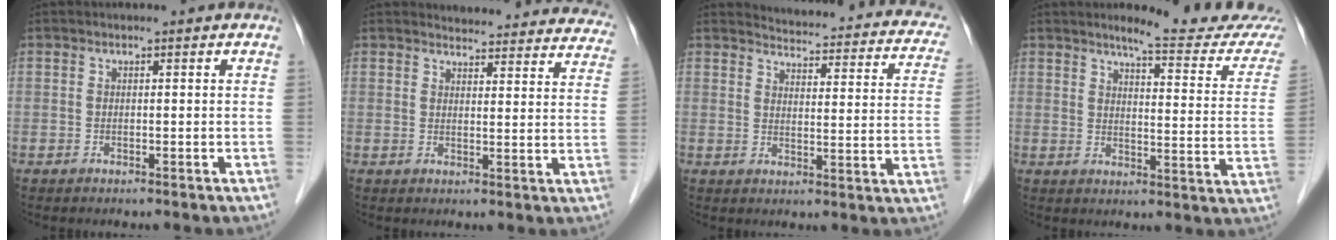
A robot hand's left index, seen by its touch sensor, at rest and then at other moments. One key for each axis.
{"total": 20.1, "fx": 19.3, "fy": 4.1, "fz": 3.7, "tx": -0.031, "ty": -0.059, "tz": 0.201}
{"total": 17.3, "fx": 15.5, "fy": 4.2, "fz": 6.3, "tx": -0.060, "ty": -0.033, "tz": 0.155}
{"total": 13.9, "fx": 12.9, "fy": 0.0, "fz": 5.1, "tx": -0.059, "ty": -0.067, "tz": 0.141}